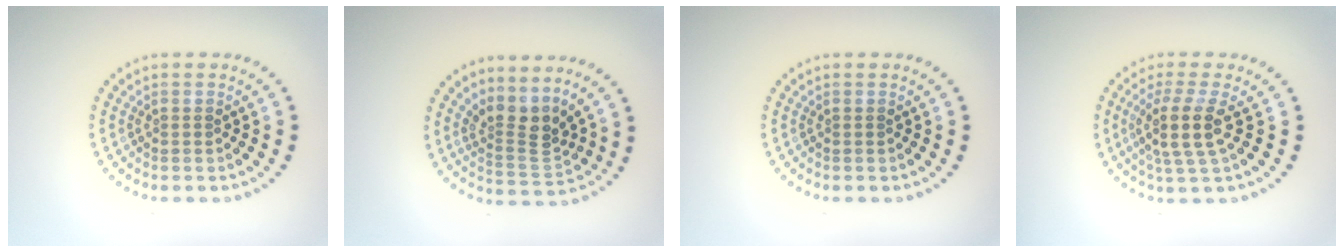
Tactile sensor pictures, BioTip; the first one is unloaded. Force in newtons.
{"total": 3.3, "press": 2.3, "slide": 2.3}
{"total": 0.0}
{"total": 3.7, "press": 3.0, "slide": 2.3}